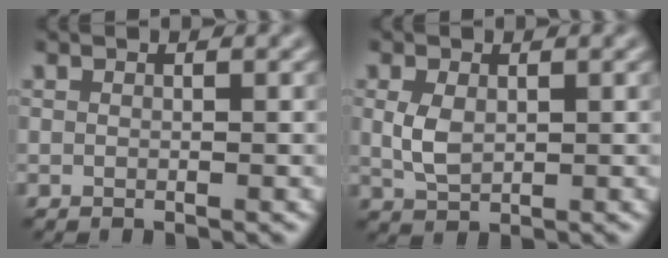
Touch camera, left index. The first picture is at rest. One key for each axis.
{"total": 2.3, "fx": -0.1, "fy": 1.5, "fz": 1.7, "tx": -0.043, "ty": -0.001, "tz": 0.004}